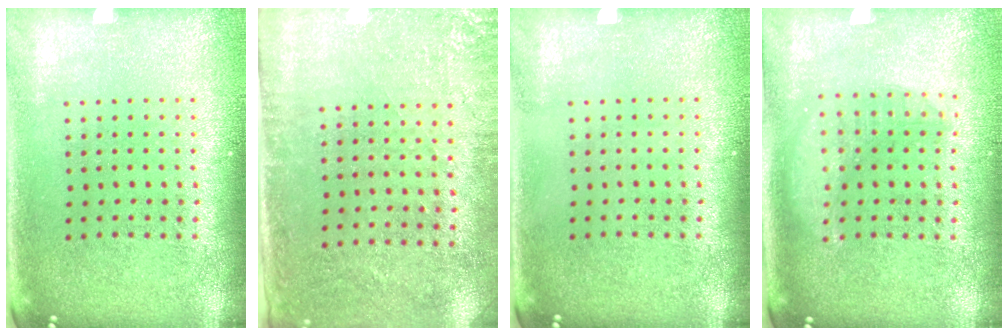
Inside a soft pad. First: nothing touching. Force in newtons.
{"total": 2.8, "press": 2.3, "slide": 1.6}
{"total": 0.0}
{"total": 1.4, "press": 1.3, "slide": 0.5}